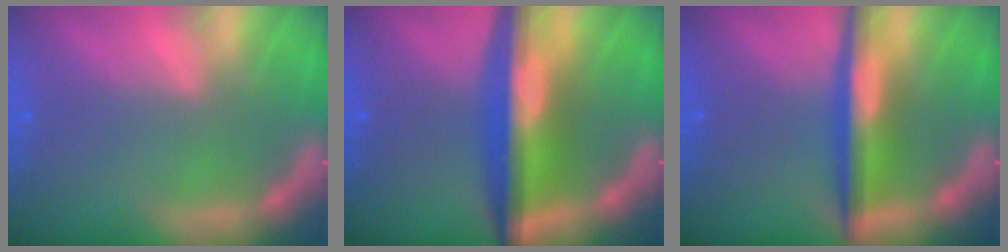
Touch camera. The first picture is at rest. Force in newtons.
{"total": 9.0}
{"total": 5.5}